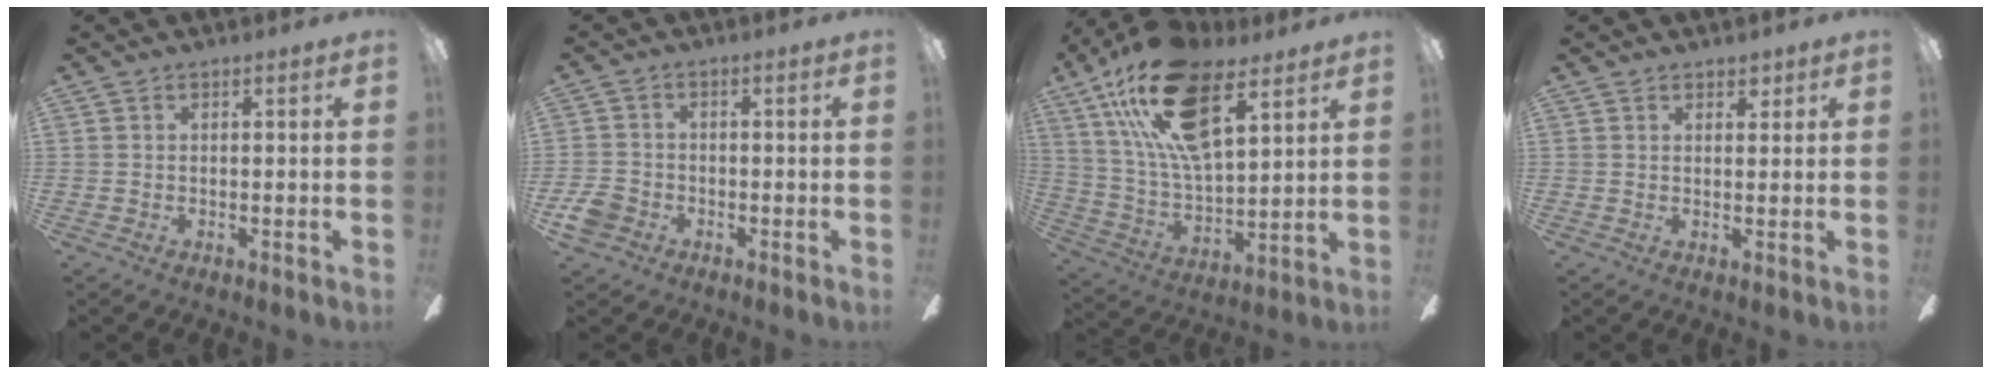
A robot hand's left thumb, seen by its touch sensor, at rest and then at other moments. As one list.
[{"total": 4.9, "force": [-2.5, 3.8, 1.9], "torque": [-0.046, 0.013, -0.048]}, {"total": 23.3, "force": [13.2, 10.3, 16.2], "torque": [-0.321, -0.046, 0.229]}, {"total": 2.2, "force": [1.6, 1.3, 0.8], "torque": [-0.001, -0.003, 0.026]}]